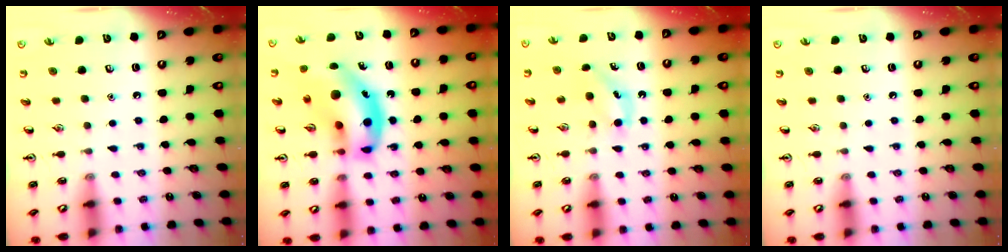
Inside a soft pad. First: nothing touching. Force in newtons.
{"total": 16.7, "press": 16.2, "slide": 4.4}
{"total": 4.3, "press": 4.1, "slide": 1.4}
{"total": 0.0}